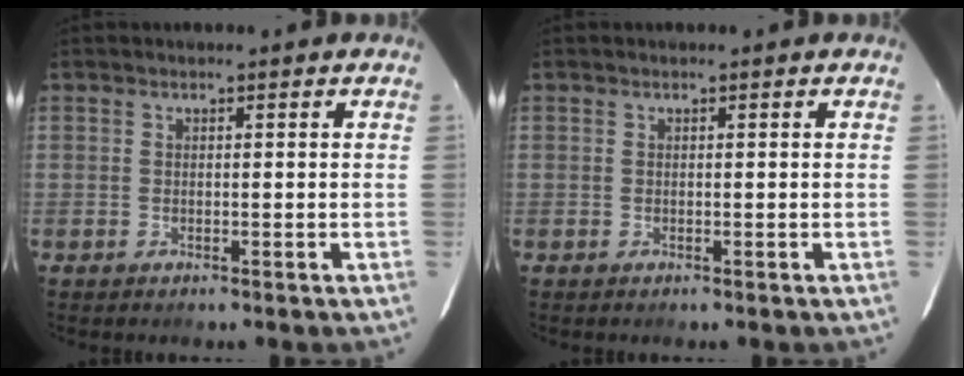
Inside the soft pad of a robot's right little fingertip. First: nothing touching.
{"total": 0.0}